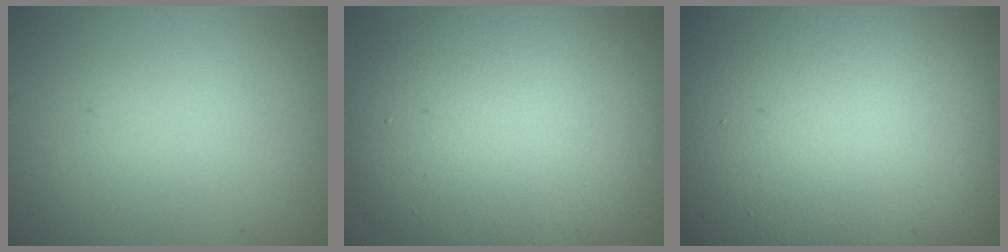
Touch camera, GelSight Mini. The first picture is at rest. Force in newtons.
{"total": 11.5, "press": 11.5, "slide": 0.3}
{"total": 25.5, "press": 25.5, "slide": 1.0}